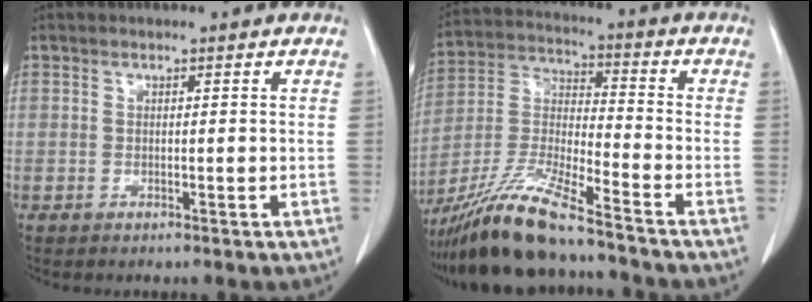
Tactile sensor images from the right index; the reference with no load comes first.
{"total": 14.2, "force": [-11.7, 0.4, 8.1], "torque": [-0.169, -0.021, -0.218]}